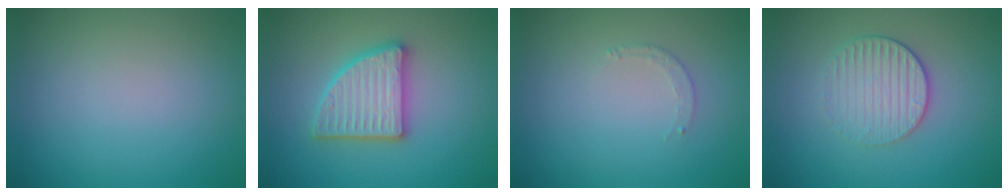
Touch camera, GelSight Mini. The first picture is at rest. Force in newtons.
{"total": 5.0, "press": 4.9, "slide": 0.8}
{"total": 0.6, "press": 0.5, "slide": 0.3}
{"total": 3.0, "press": 2.7, "slide": 1.3}